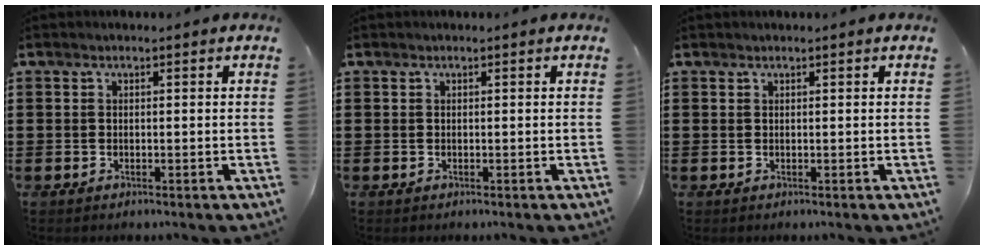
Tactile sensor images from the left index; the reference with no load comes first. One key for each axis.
{"total": 0.0}
{"total": 0.0}